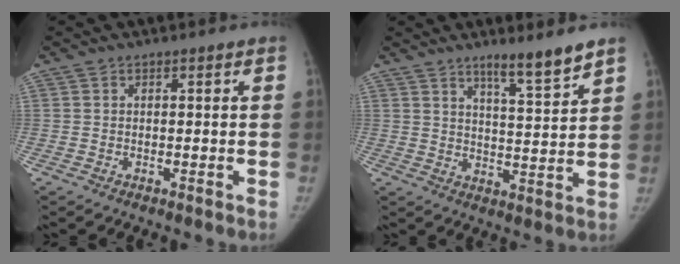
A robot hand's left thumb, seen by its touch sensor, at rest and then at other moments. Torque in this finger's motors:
{"motor_torque": [0.56, -0.48, 0.56, -0.45, 0.03]}